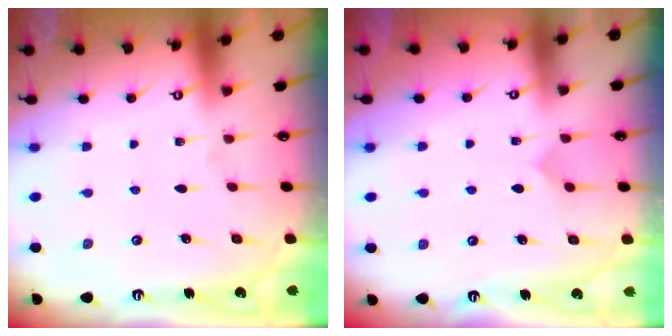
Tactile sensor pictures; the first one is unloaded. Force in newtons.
{"total": 4.7, "press": 4.7, "slide": 0.5}